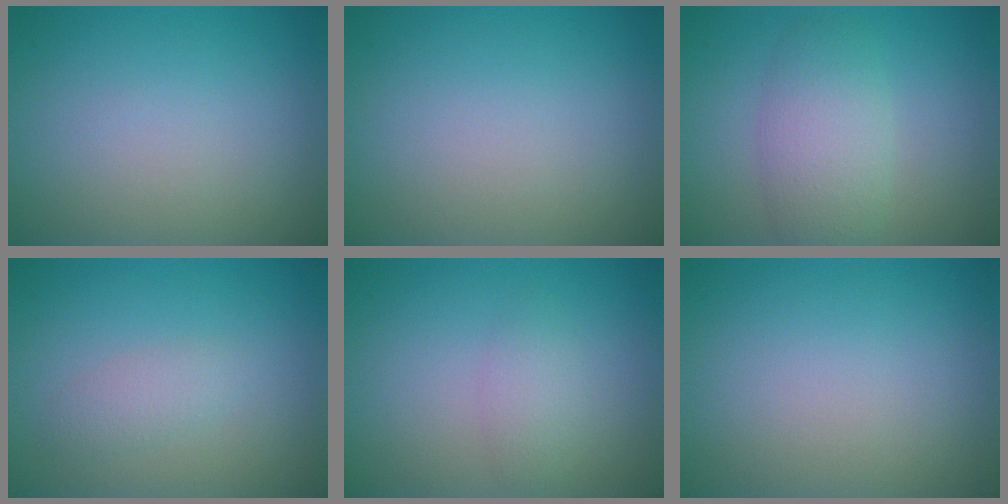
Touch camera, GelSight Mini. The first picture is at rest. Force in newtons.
{"total": 0.0}
{"total": 4.1, "press": 4.1, "slide": 0.2}
{"total": 1.5, "press": 1.5, "slide": 0.1}
{"total": 1.8, "press": 1.8, "slide": 0.1}
{"total": 0.0}